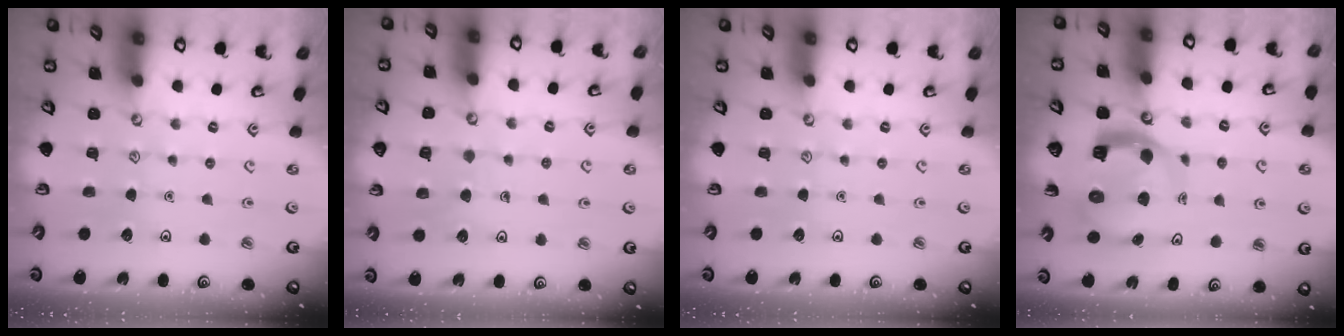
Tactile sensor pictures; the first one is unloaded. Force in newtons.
{"total": 6.7, "press": 6.6, "slide": 0.5}
{"total": 0.0}
{"total": 8.9, "press": 8.8, "slide": 1.3}